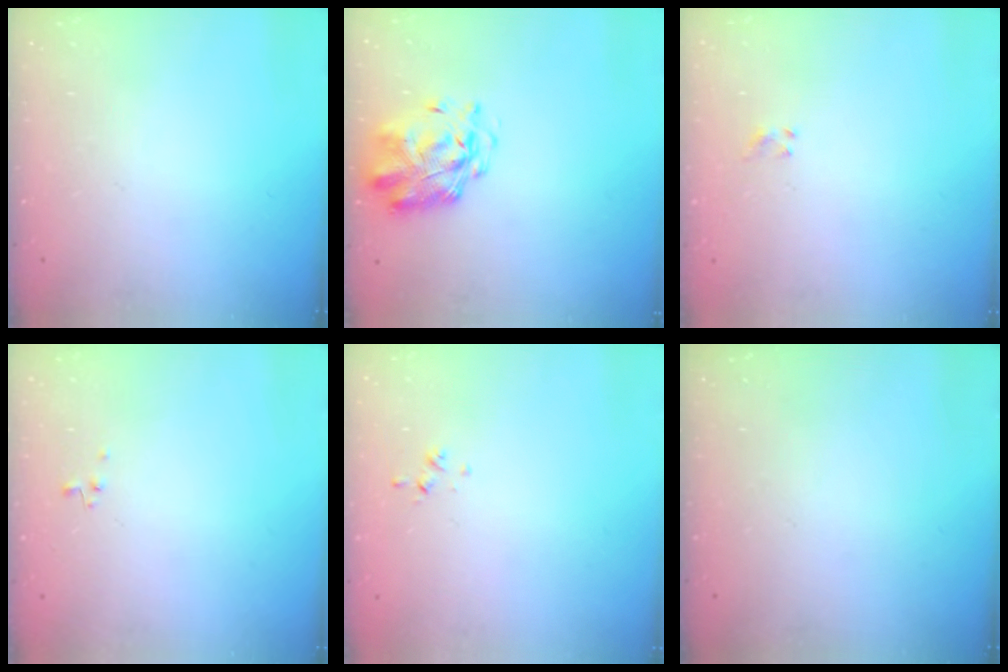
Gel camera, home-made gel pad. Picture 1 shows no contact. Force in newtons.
{"total": 2.6, "press": 2.5, "slide": 0.7}
{"total": 2.9, "press": 2.7, "slide": 1.1}
{"total": 1.0, "press": 0.9, "slide": 0.4}
{"total": 0.7, "press": 0.6, "slide": 0.4}
{"total": 0.0}